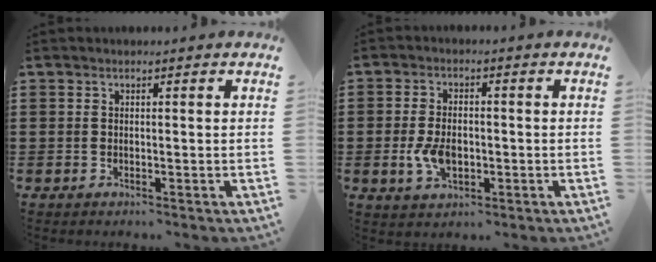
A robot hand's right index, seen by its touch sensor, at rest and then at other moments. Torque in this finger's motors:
{"motor_torque": [1.17, 0.97, 0.33, 0.08]}